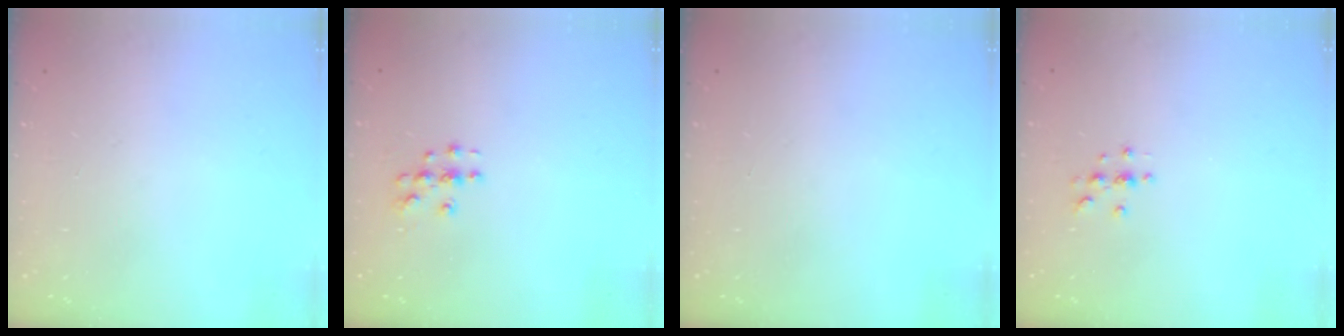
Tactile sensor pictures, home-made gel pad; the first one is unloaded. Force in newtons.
{"total": 4.3, "press": 4.3, "slide": 0.6}
{"total": 0.0}
{"total": 3.0, "press": 3.0, "slide": 0.4}